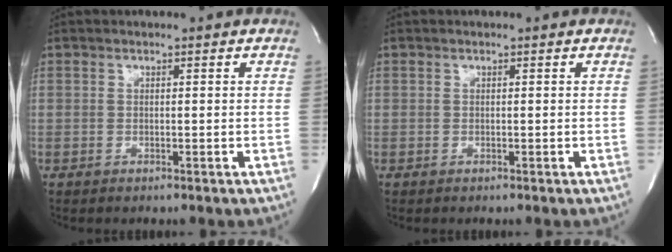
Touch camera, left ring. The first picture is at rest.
{"total": 0.0}